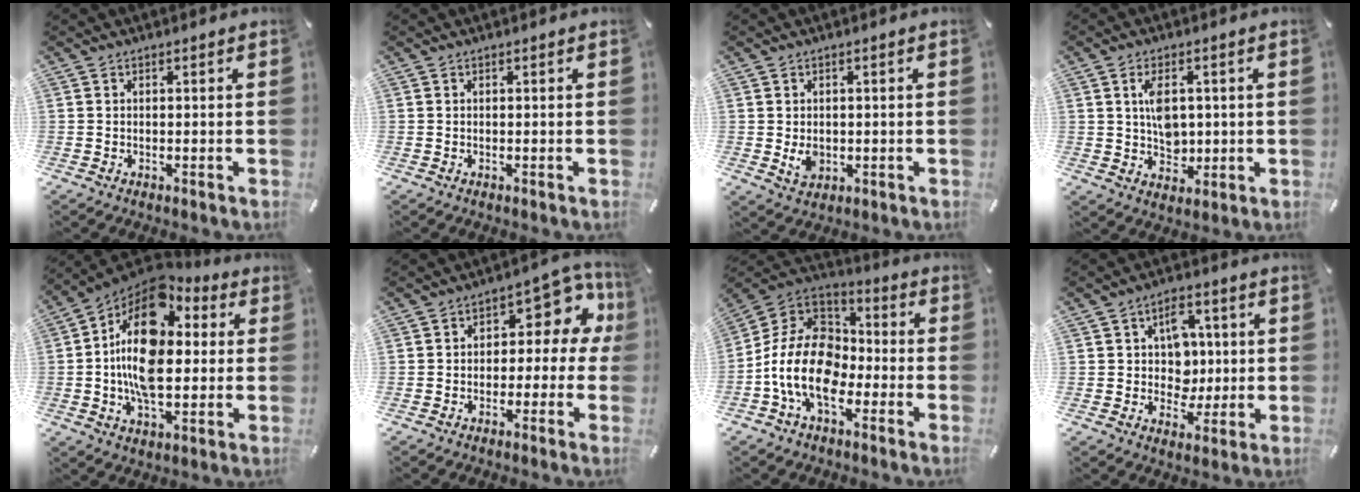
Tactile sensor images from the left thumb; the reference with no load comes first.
{"total": 0.0}
{"total": 3.2, "force": [-0.2, 2.7, 1.8], "torque": [-0.030, -0.002, -0.004]}
{"total": 6.8, "force": [1.1, 5.1, 4.3], "torque": [-0.058, 0.001, 0.016]}
{"total": 19.6, "force": [2.1, 11.7, 15.6], "torque": [-0.305, -0.008, 0.026]}
{"total": 8.8, "force": [2.5, 5.6, 6.3], "torque": [-0.076, -0.021, 0.039]}
{"total": 16.3, "force": [-7.4, 10.5, 10.0], "torque": [-0.214, 0.035, -0.134]}
{"total": 8.9, "force": [1.1, 7.8, 4.2], "torque": [-0.044, -0.001, 0.017]}